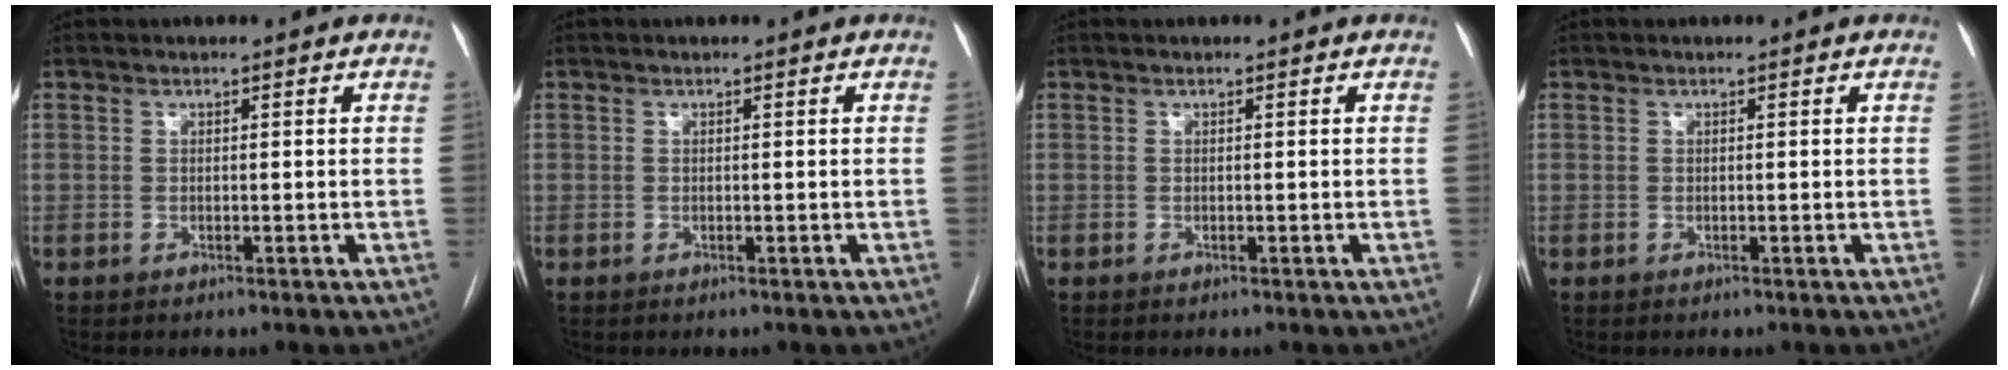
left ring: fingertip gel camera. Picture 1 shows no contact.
{"total": 0.0}
{"total": 0.0}
{"total": 0.0}